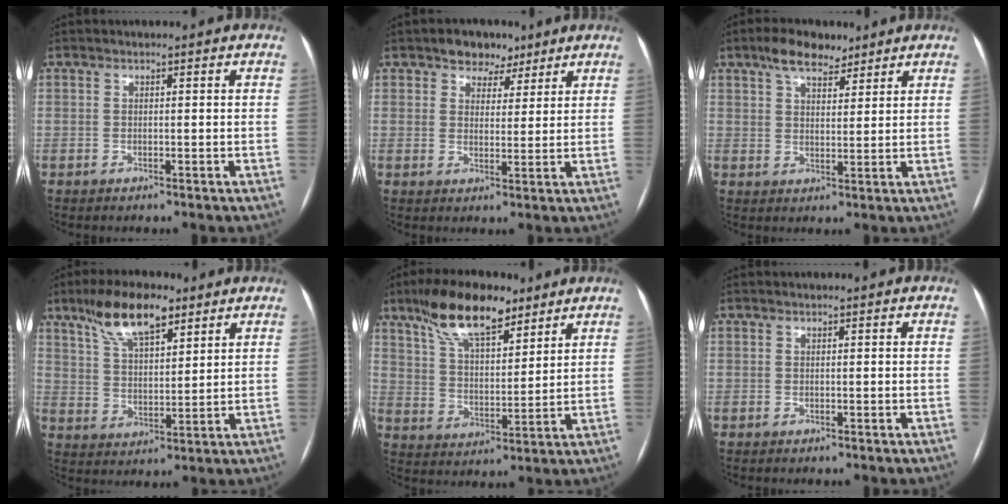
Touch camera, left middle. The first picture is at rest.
{"total": 5.3, "force": [3.7, 3.4, 1.7], "torque": [-0.015, 0.009, 0.056]}
{"total": 6.6, "force": [4.9, 2.9, 3.5], "torque": [-0.060, 0.015, 0.084]}
{"total": 11.0, "force": [7.5, 3.6, 7.3], "torque": [-0.137, 0.016, 0.139]}
{"total": 13.2, "force": [9.4, 4.5, 8.2], "torque": [-0.150, 0.018, 0.169]}
{"total": 0.0}